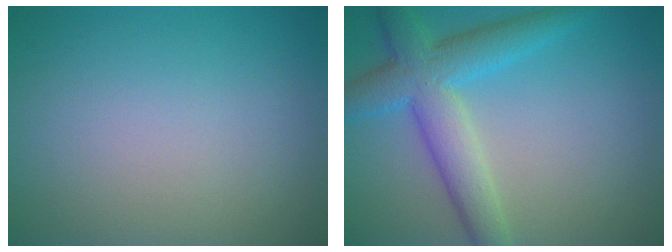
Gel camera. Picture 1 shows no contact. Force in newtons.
{"total": 6.2, "press": 6.2, "slide": 0.3}